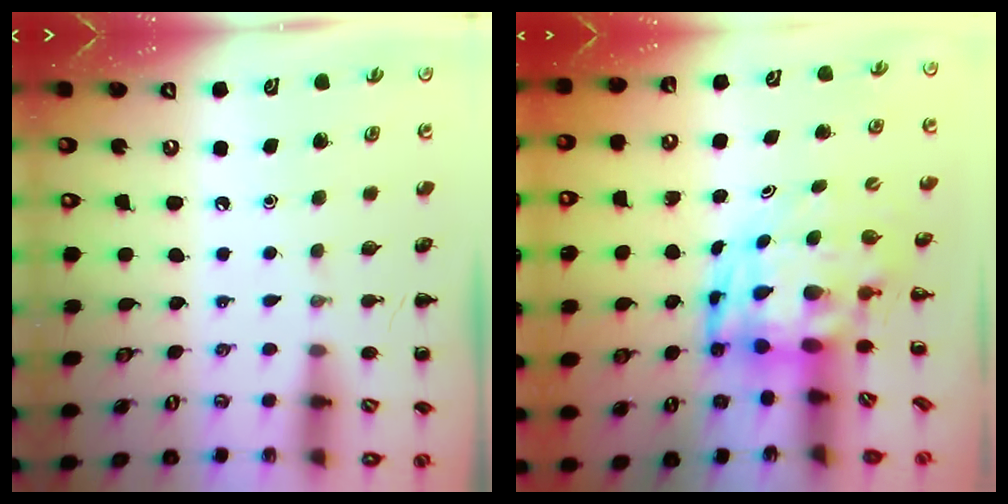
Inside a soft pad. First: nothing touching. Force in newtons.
{"total": 5.6, "press": 5.3, "slide": 1.8}